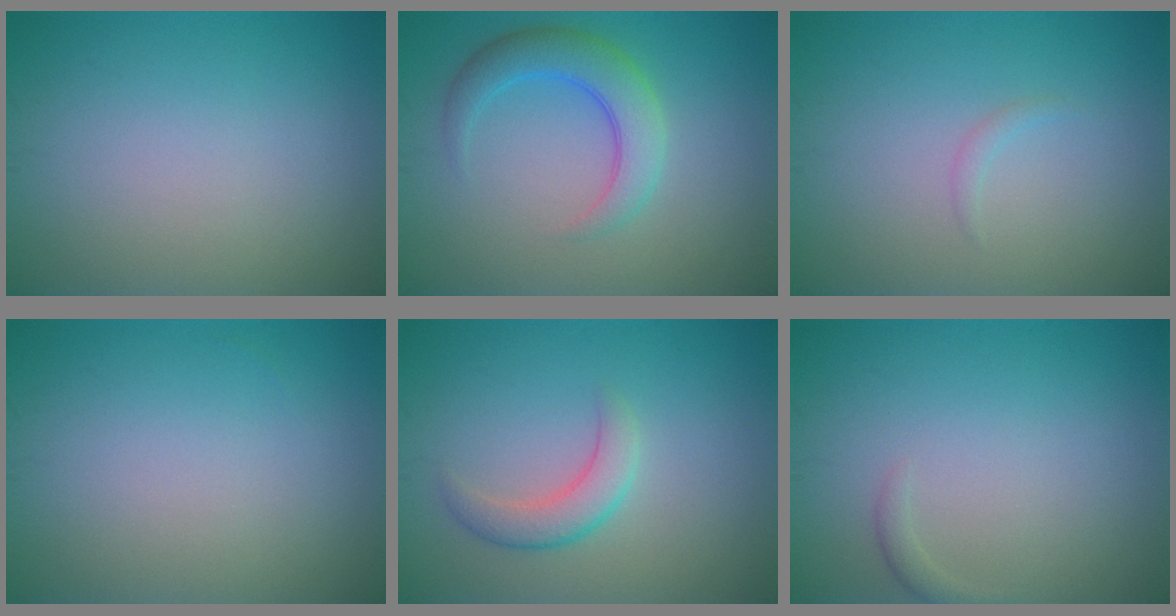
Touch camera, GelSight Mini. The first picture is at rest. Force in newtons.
{"total": 4.2, "press": 4.2, "slide": 0.1}
{"total": 0.7, "press": 0.6, "slide": 0.1}
{"total": 0.0}
{"total": 2.7, "press": 2.7, "slide": 0.1}
{"total": 0.8, "press": 0.8, "slide": 0.1}